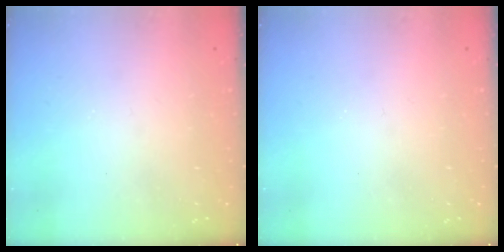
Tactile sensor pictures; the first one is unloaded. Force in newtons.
{"total": 0.0}